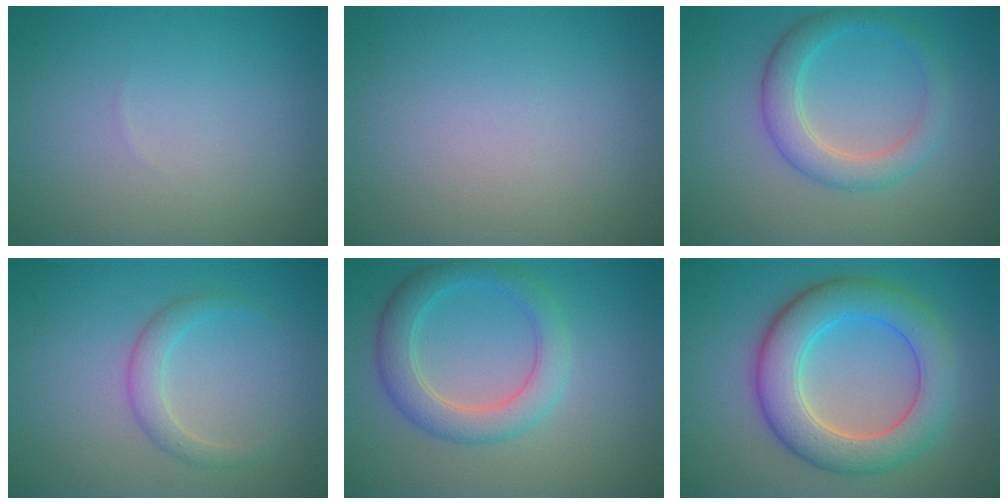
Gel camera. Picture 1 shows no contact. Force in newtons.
{"total": 0.0}
{"total": 3.6, "press": 3.6, "slide": 0.2}
{"total": 2.0, "press": 2.0, "slide": 0.1}
{"total": 2.9, "press": 2.9, "slide": 0.3}
{"total": 7.5, "press": 7.5, "slide": 0.6}